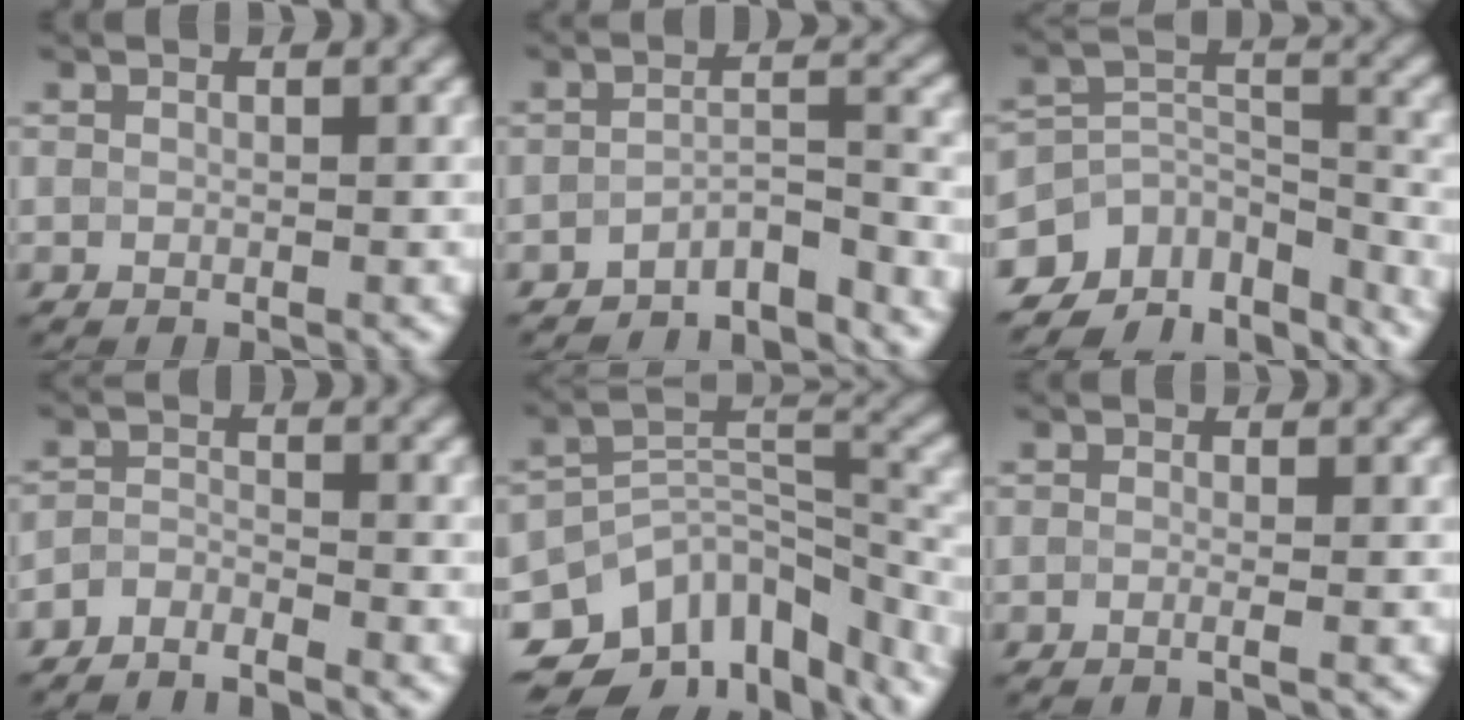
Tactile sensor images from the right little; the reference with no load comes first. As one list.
[{"total": 4.3, "force": [-3.9, 1.0, 1.7], "torque": [-0.024, 0.005, -0.069]}, {"total": 10.1, "force": [-8.3, 5.3, 2.2], "torque": [-0.027, 0.017, -0.116]}, {"total": 2.2, "force": [-2.1, 0.4, 0.5], "torque": [-0.013, -0.001, -0.047]}, {"total": 13.1, "force": [-8.9, 7.5, 6.0], "torque": [-0.114, 0.006, -0.116]}, {"total": 0.9, "force": [-0.2, 0.3, 0.8], "torque": [-0.012, -0.011, -0.010]}]